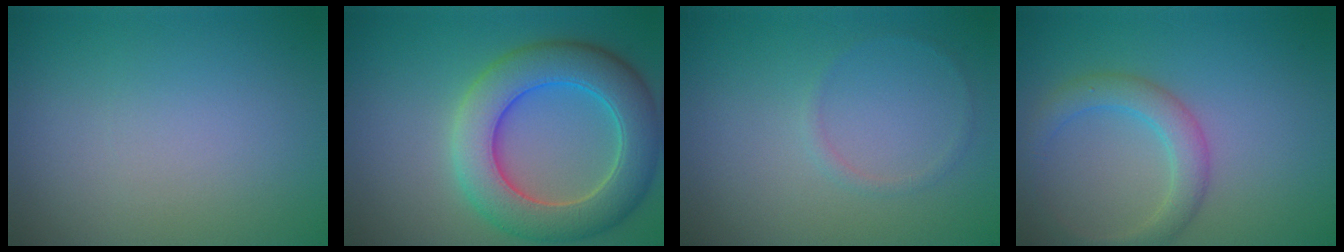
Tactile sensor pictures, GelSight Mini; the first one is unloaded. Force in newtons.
{"total": 8.3, "press": 8.3, "slide": 0.6}
{"total": 0.8, "press": 0.8, "slide": 0.1}
{"total": 3.0, "press": 3.0, "slide": 0.1}